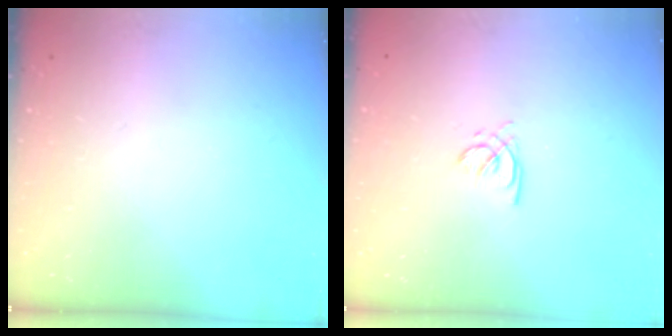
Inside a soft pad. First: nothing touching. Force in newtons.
{"total": 2.2, "press": 2.2, "slide": 0.2}